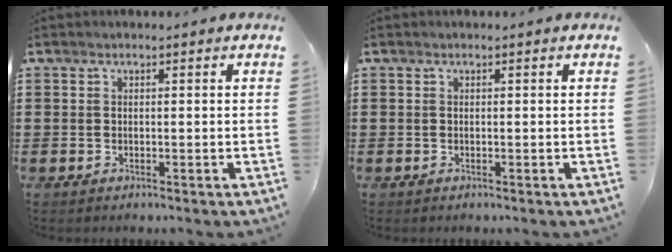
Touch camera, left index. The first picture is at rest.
{"total": 0.0}